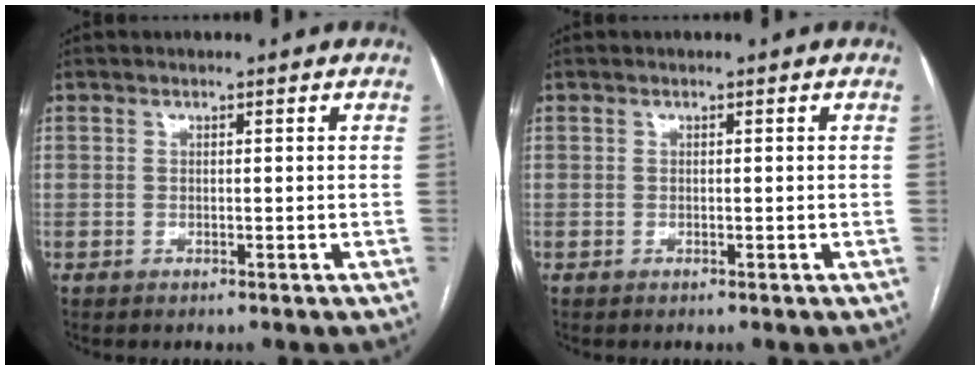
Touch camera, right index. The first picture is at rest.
{"total": 0.0}